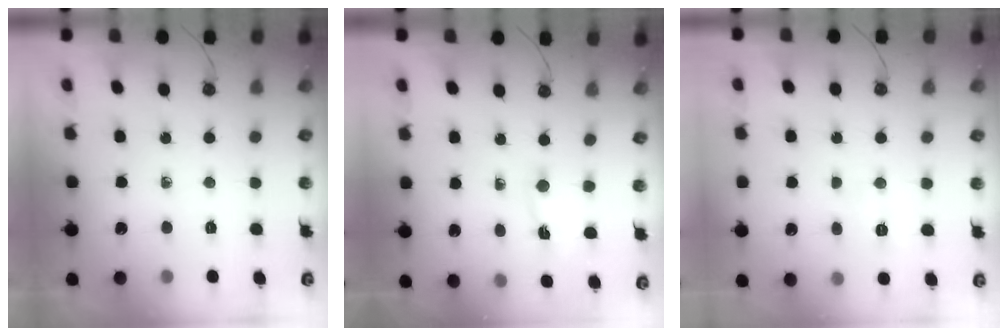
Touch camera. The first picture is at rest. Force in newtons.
{"total": 1.1, "press": 1.0, "slide": 0.5}
{"total": 5.3, "press": 5.2, "slide": 0.6}